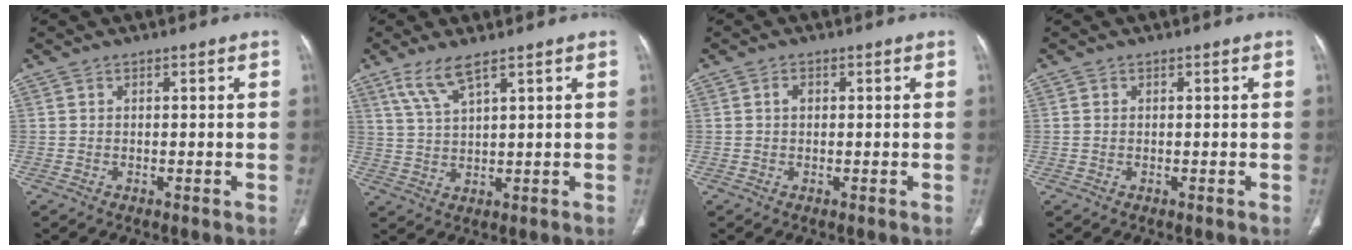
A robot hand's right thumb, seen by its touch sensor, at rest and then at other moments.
{"total": 5.8, "force": [3.8, 1.2, 4.2], "torque": [-0.096, -0.013, 0.087]}
{"total": 0.9, "force": [0.1, 0.6, 0.7], "torque": [-0.013, 0.002, -0.001]}
{"total": 0.0}